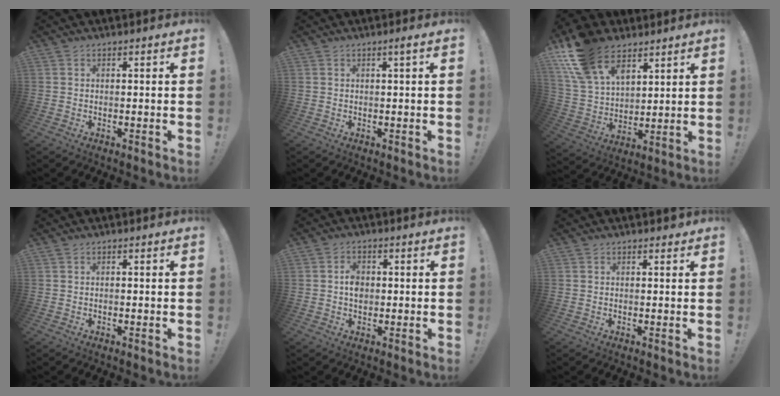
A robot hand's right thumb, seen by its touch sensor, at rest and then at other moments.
{"total": 1.8, "force": [0.5, -0.2, 1.7], "torque": [-0.025, -0.002, 0.004]}
{"total": 19.8, "force": [11.5, 12.1, 10.5], "torque": [-0.209, -0.057, 0.216]}
{"total": 0.0}
{"total": 4.3, "force": [-0.1, 3.4, 2.7], "torque": [-0.031, 0.002, -0.005]}
{"total": 0.7, "force": [0.5, 0.4, 0.1], "torque": [0.013, -0.007, 0.007]}